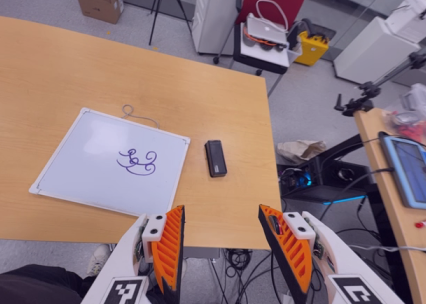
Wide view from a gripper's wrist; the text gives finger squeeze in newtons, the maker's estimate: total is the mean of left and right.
{"total": 0.0}